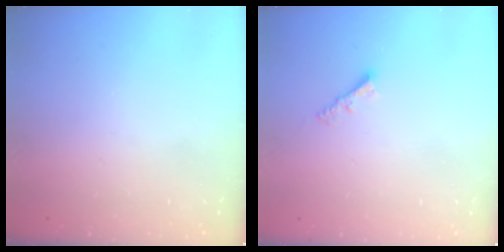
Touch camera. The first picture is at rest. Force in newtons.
{"total": 3.0, "press": 3.0, "slide": 0.1}